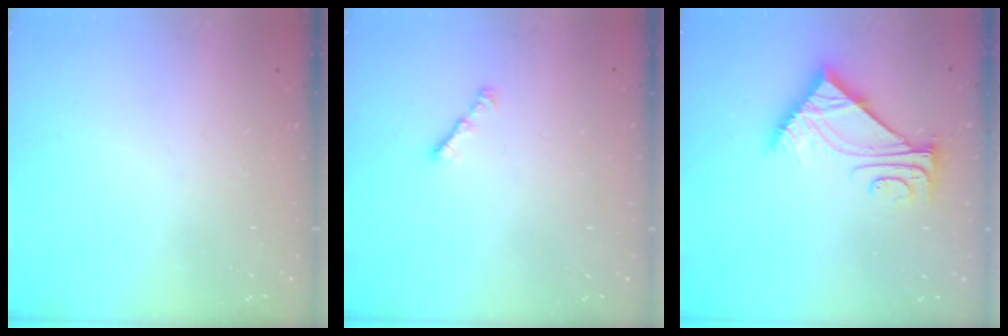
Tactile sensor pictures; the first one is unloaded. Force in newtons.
{"total": 1.9, "press": 1.8, "slide": 0.6}
{"total": 8.9, "press": 8.9, "slide": 0.2}